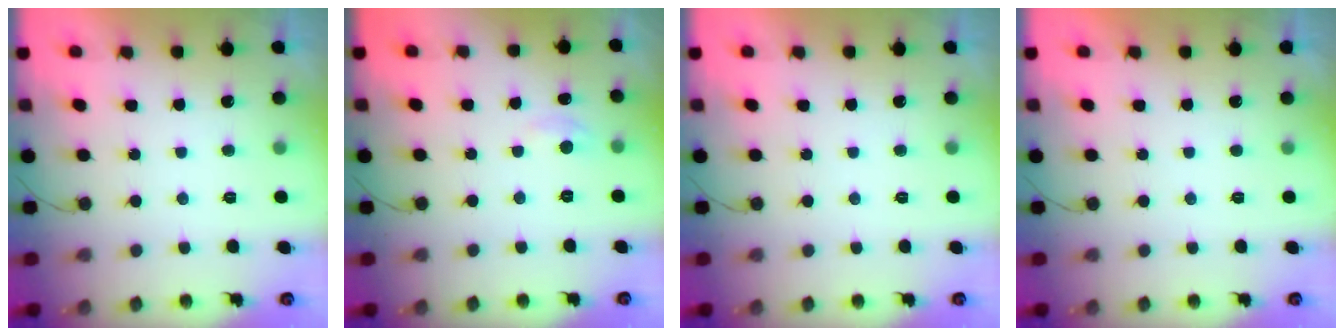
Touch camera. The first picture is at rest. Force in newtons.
{"total": 2.3, "press": 2.3, "slide": 0.3}
{"total": 0.0}
{"total": 0.0}